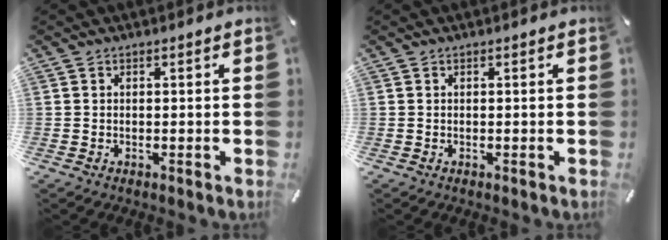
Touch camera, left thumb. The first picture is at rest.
{"total": 0.0}